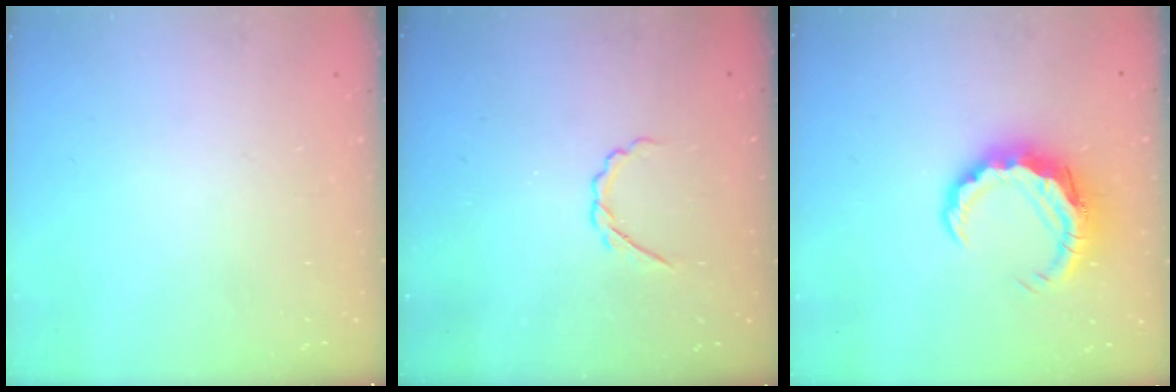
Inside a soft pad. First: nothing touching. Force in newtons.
{"total": 2.4, "press": 2.3, "slide": 0.7}
{"total": 8.5, "press": 8.4, "slide": 1.0}